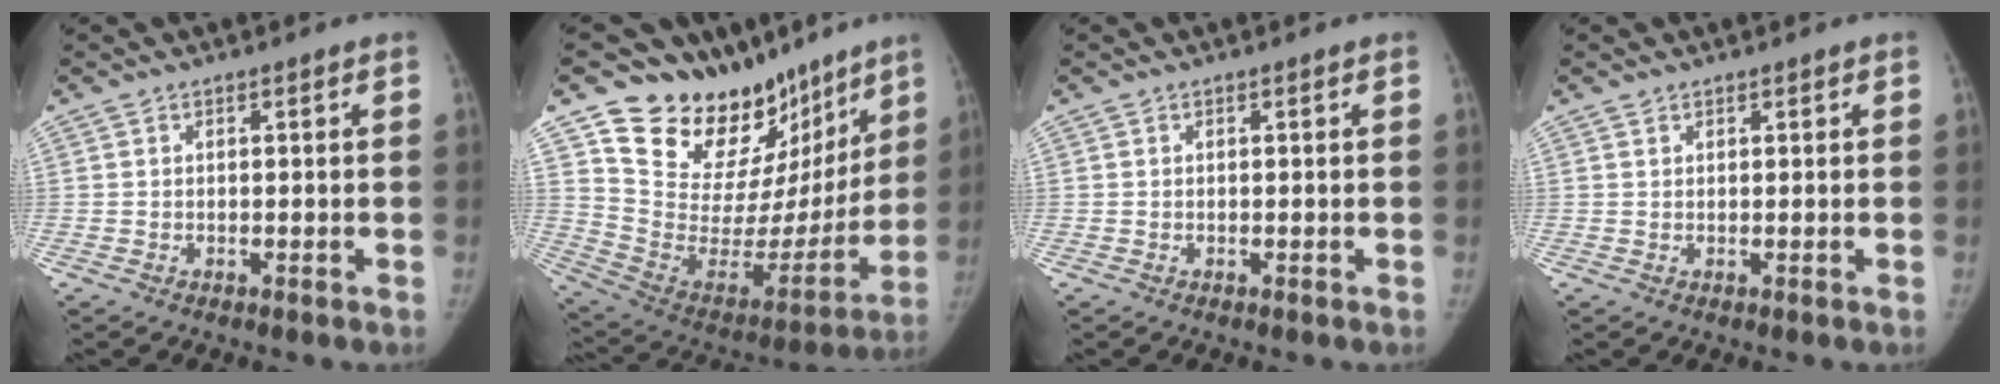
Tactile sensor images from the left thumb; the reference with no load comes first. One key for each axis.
{"total": 25.3, "fx": 19.0, "fy": 13.9, "fz": 9.2, "tx": -0.090, "ty": -0.111, "tz": 0.298}
{"total": 0.0}
{"total": 0.7, "fx": 0.6, "fy": 0.4, "fz": 0.1, "tx": 0.005, "ty": -0.003, "tz": 0.007}